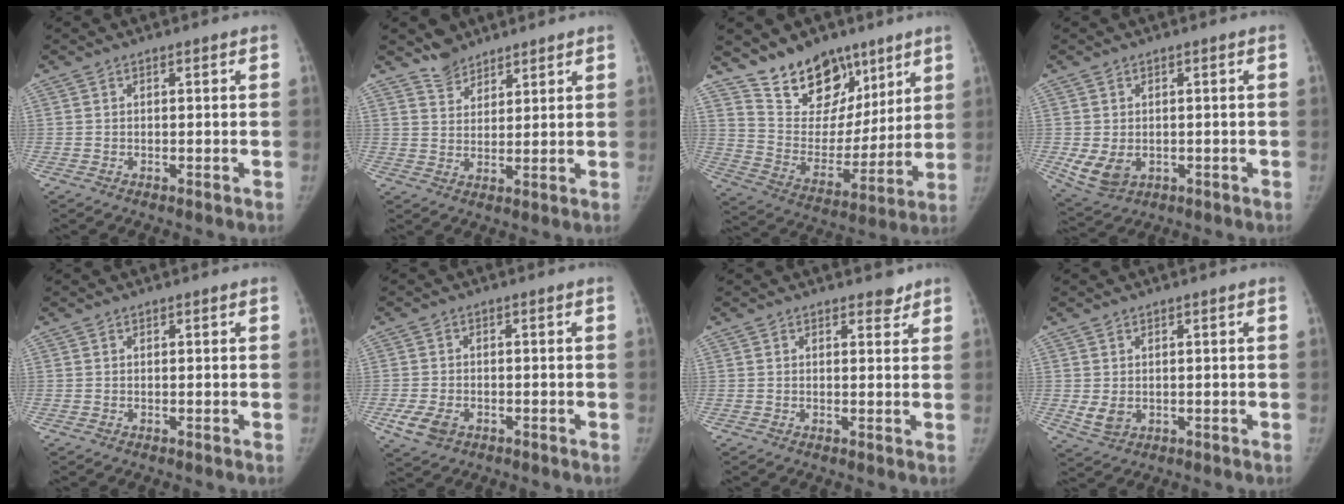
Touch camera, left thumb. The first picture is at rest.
{"total": 4.7, "force": [4.1, 2.3, 0.3], "torque": [0.021, -0.032, 0.073]}
{"total": 17.1, "force": [12.1, 10.3, 6.1], "torque": [-0.040, -0.079, 0.216]}
{"total": 6.1, "force": [-1.1, 4.5, 3.9], "torque": [-0.064, -0.007, -0.004]}
{"total": 0.0}
{"total": 5.1, "force": [-2.2, 3.5, 2.9], "torque": [-0.056, 0.003, -0.035]}
{"total": 1.9, "force": [1.6, 1.0, 0.4], "torque": [0.010, -0.010, 0.016]}
{"total": 3.3, "force": [-0.2, 2.6, 2.0], "torque": [-0.030, -0.007, 0.009]}